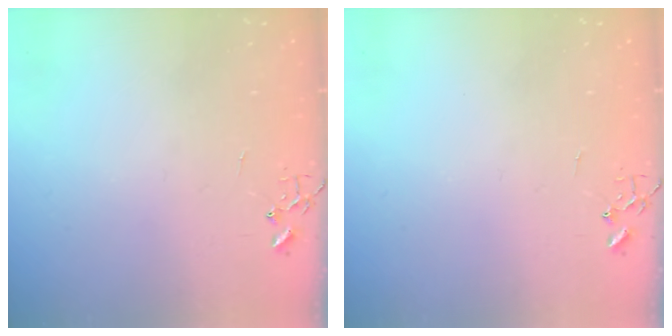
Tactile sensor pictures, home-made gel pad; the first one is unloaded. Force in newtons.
{"total": 0.0}